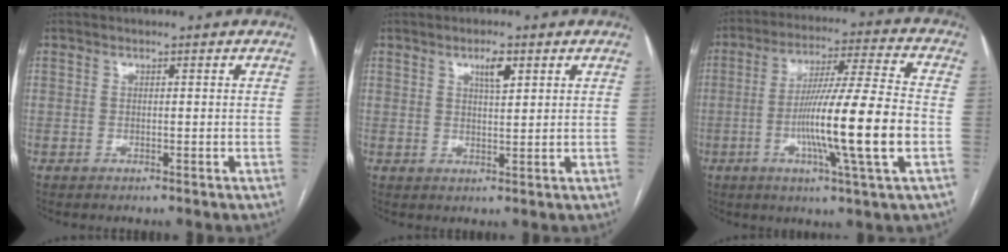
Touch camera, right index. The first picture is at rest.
{"total": 3.2, "force": [1.7, 0.7, 2.6], "torque": [-0.046, 0.000, 0.028]}
{"total": 16.4, "force": [-3.6, -0.8, 16.0], "torque": [-0.281, -0.007, -0.069]}